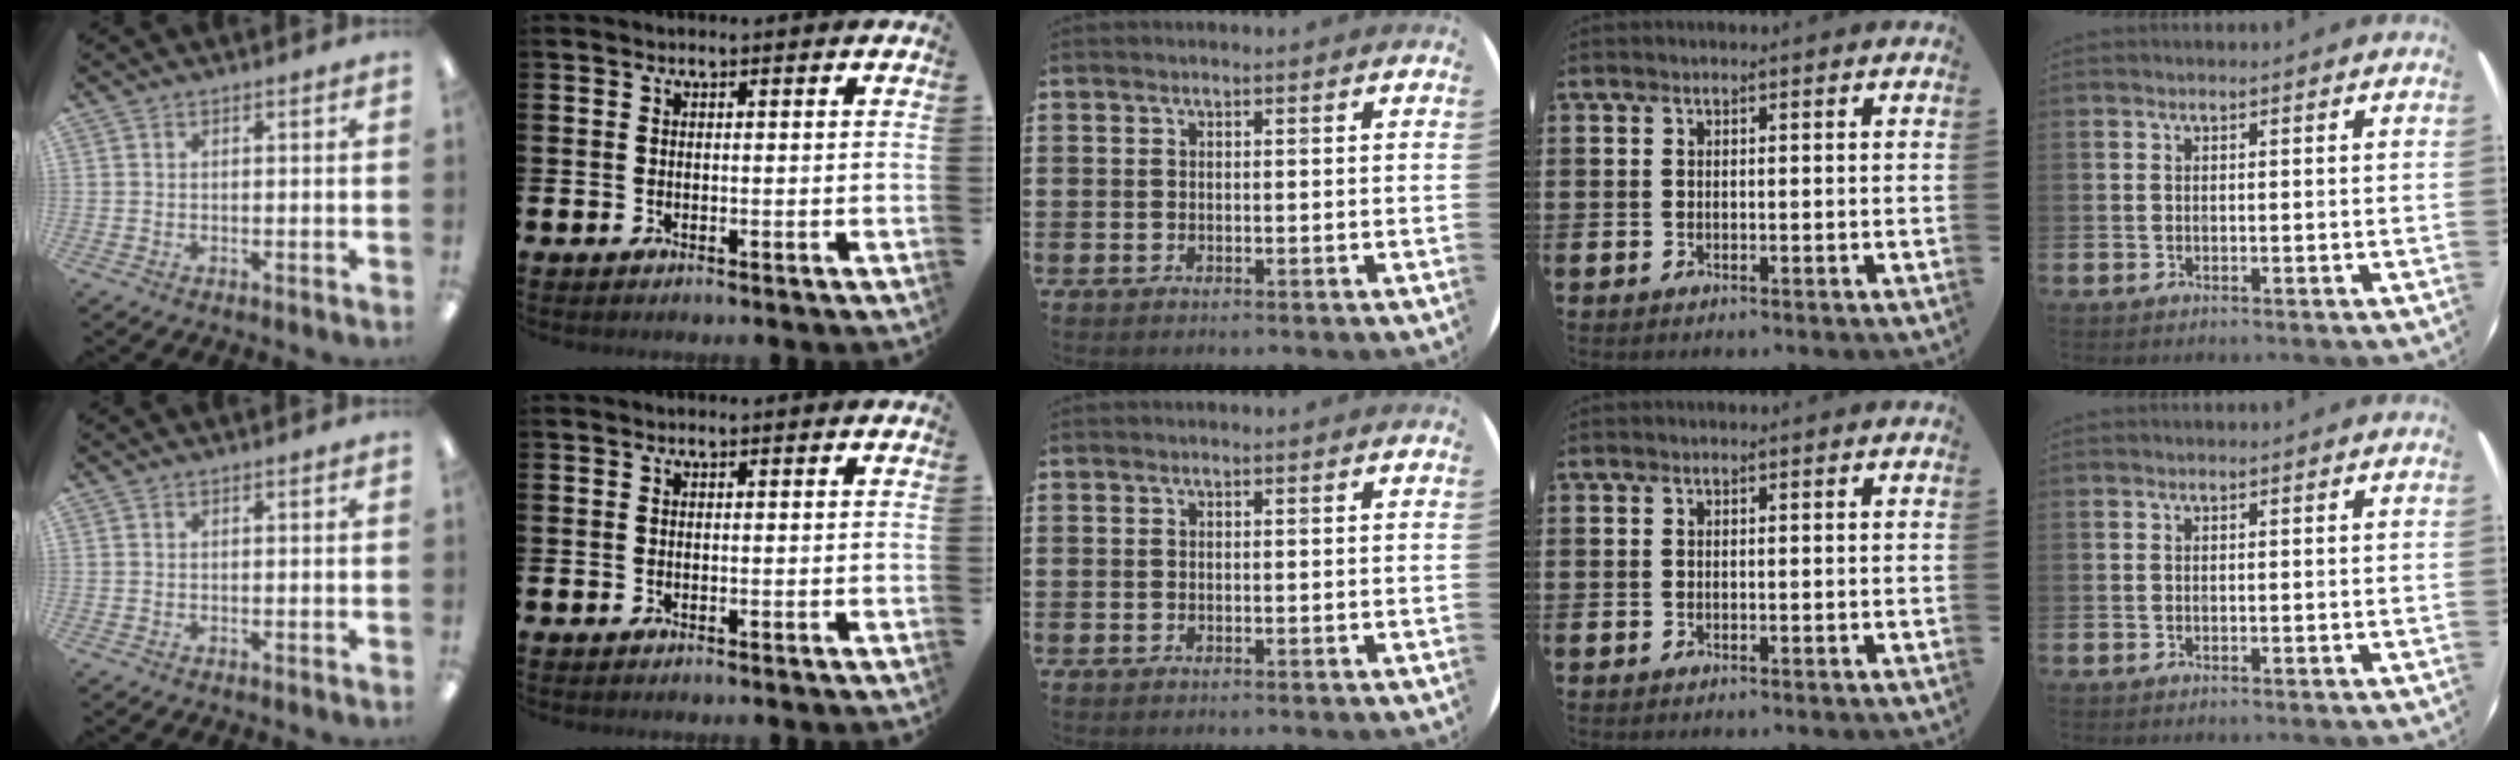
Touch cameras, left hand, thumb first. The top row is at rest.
{}